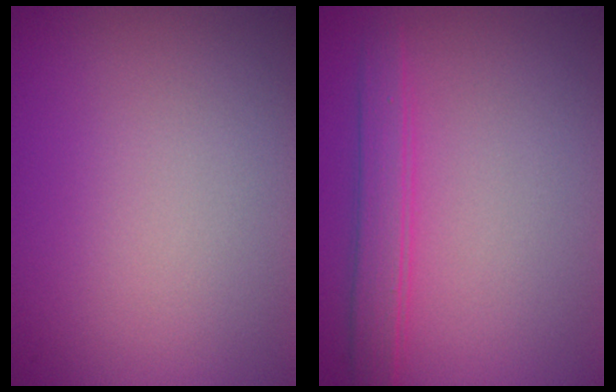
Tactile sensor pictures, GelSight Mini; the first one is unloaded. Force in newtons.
{"total": 3.4, "press": 3.4, "slide": 0.2}